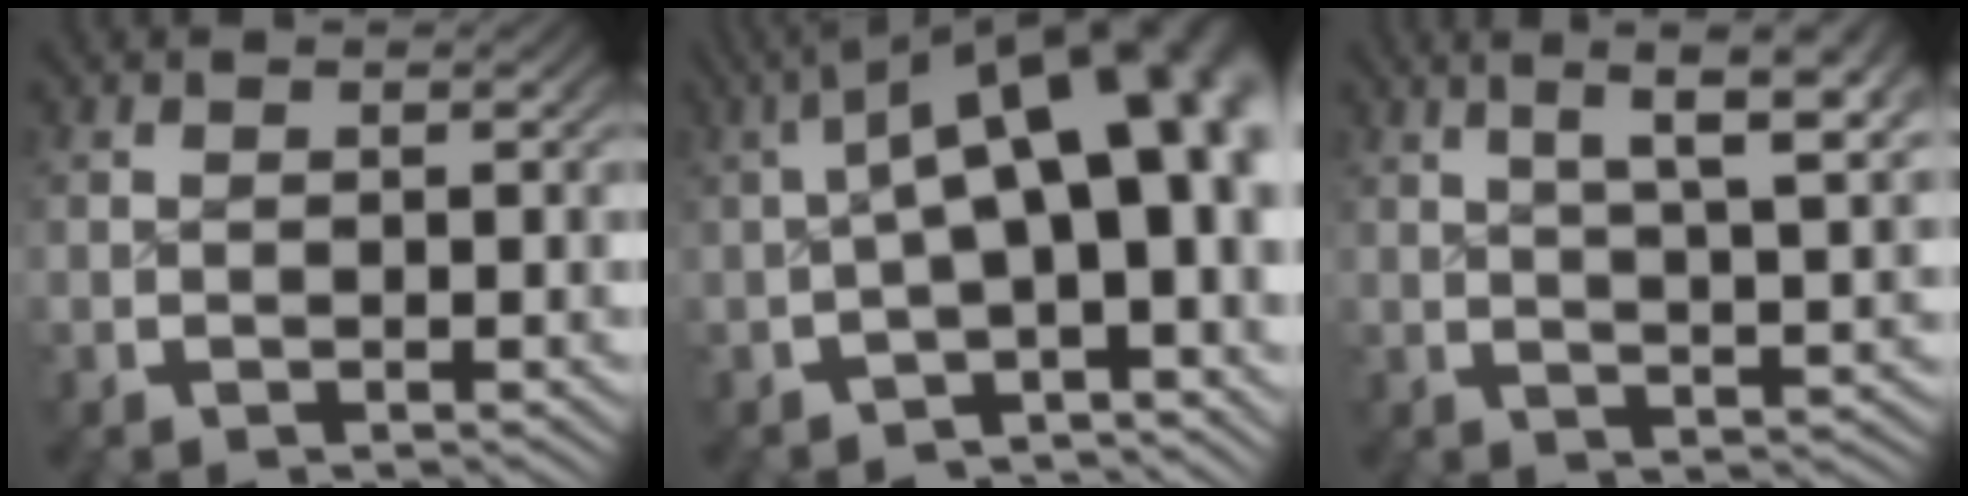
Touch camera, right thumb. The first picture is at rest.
{"total": 11.9, "force": [0.1, 6.1, 10.2], "torque": [-0.130, -0.002, 0.001]}
{"total": 7.7, "force": [4.0, 2.5, 6.0], "torque": [-0.071, 0.025, 0.055]}